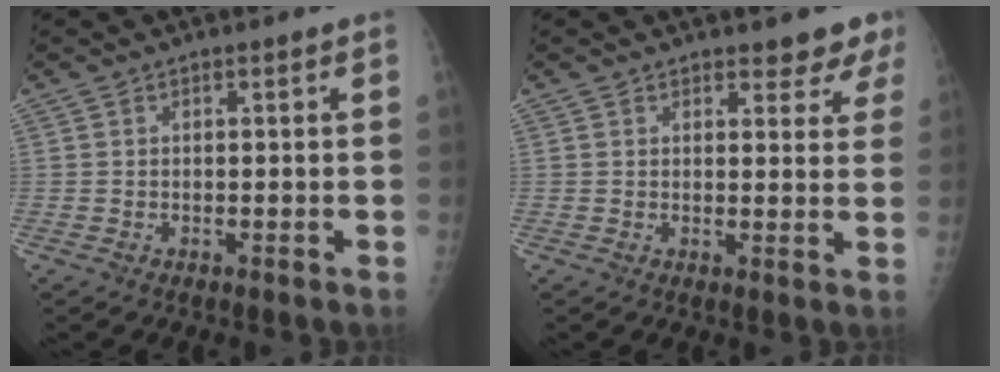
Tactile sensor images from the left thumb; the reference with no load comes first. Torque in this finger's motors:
{"motor_torque": [0.55, 0.59, 0.12, -0.29, 0.07]}